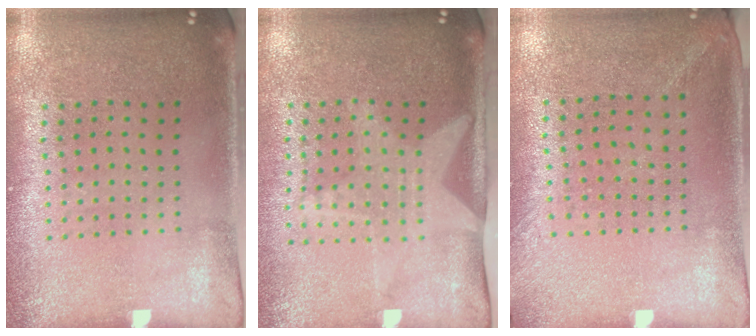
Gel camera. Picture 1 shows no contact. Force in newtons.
{"total": 1.5, "press": 1.4, "slide": 0.5}
{"total": 1.3, "press": 1.0, "slide": 0.8}